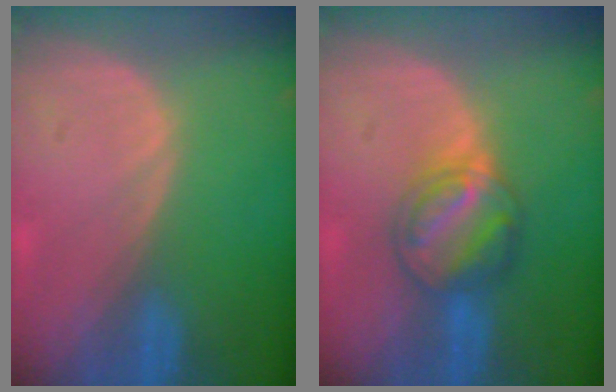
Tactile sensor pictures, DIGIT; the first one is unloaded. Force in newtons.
{"total": 6.1, "press": 6.0, "slide": 0.8}